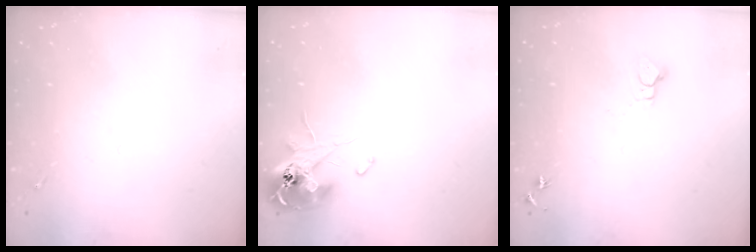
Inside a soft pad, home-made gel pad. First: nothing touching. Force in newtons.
{"total": 12.7, "press": 12.6, "slide": 1.5}
{"total": 4.4, "press": 4.3, "slide": 0.4}